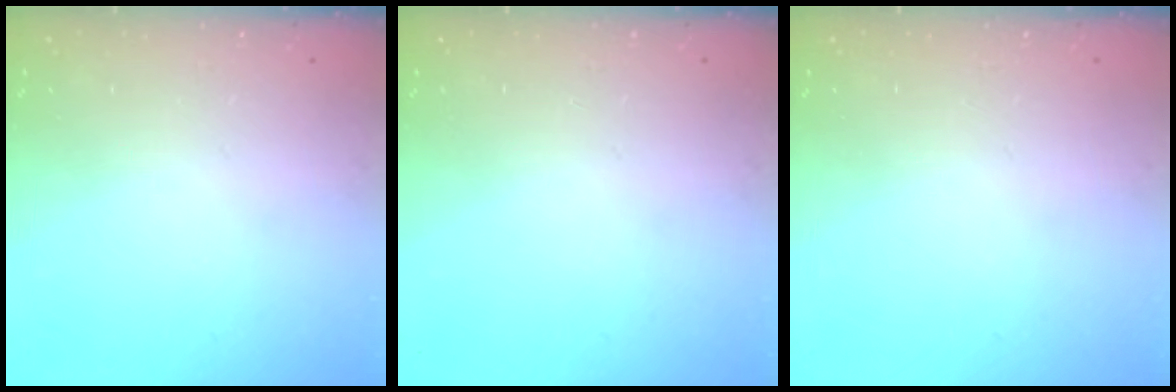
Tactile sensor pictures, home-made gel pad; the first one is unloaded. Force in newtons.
{"total": 0.0}
{"total": 0.0}